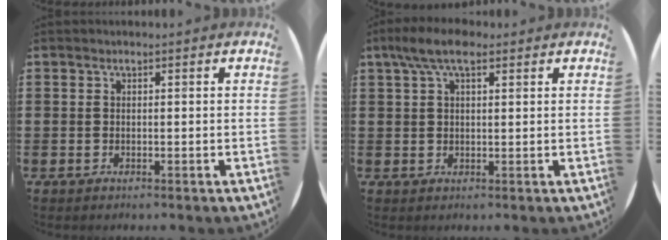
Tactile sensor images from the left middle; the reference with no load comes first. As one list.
[{"total": 5.3, "force": [3.1, 2.2, 3.7], "torque": [-0.070, 0.008, 0.053]}]